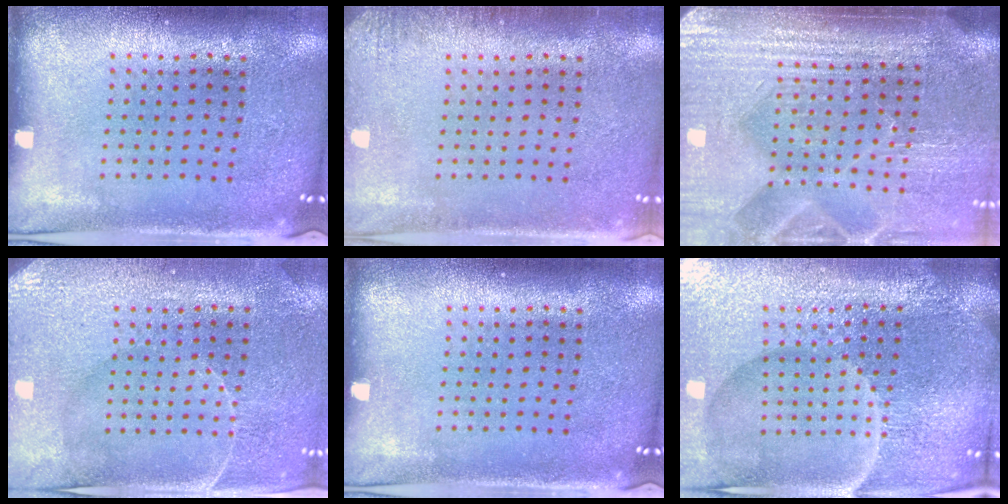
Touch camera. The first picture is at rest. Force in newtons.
{"total": 1.4, "press": 1.4, "slide": 0.2}
{"total": 4.7, "press": 4.2, "slide": 2.1}
{"total": 3.3, "press": 3.3, "slide": 0.4}
{"total": 0.0}
{"total": 6.6, "press": 5.9, "slide": 3.0}